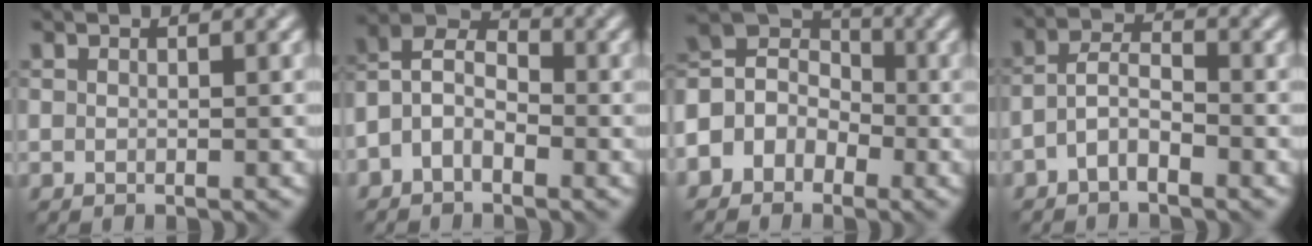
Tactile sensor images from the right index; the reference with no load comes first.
{"total": 4.8, "force": [-1.6, 3.0, 3.4], "torque": [-0.070, 0.015, -0.040]}
{"total": 5.1, "force": [-1.6, 4.3, 2.1], "torque": [-0.031, 0.016, -0.050]}
{"total": 2.7, "force": [-1.4, 1.1, 2.0], "torque": [-0.041, 0.009, -0.037]}